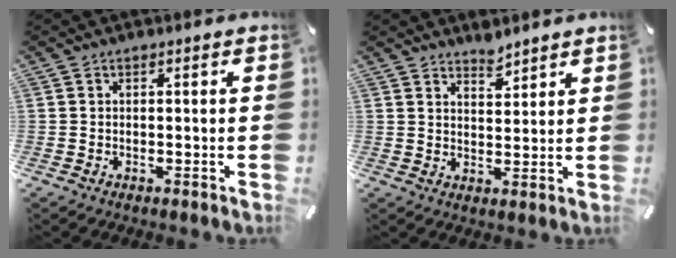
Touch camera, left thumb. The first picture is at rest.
{"total": 3.9, "force": [3.7, 1.2, 0.3], "torque": [0.003, -0.025, 0.068]}